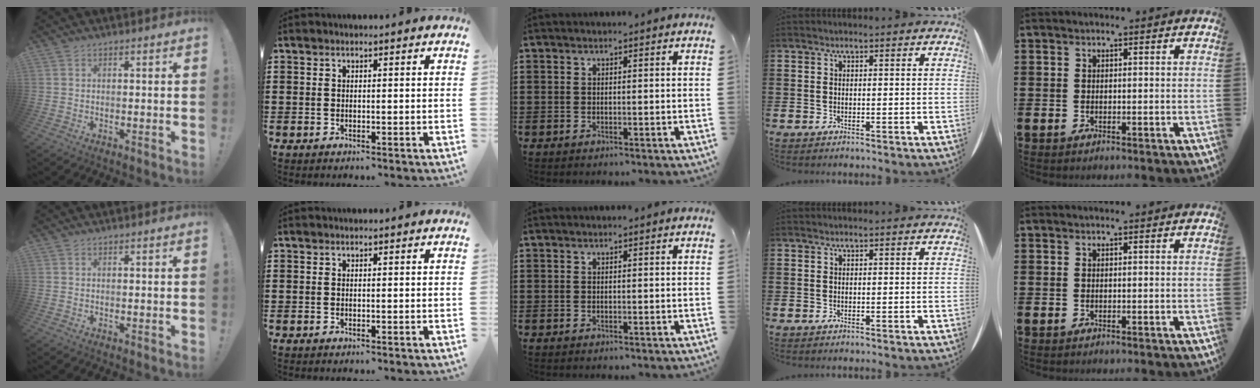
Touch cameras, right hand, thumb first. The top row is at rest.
{}